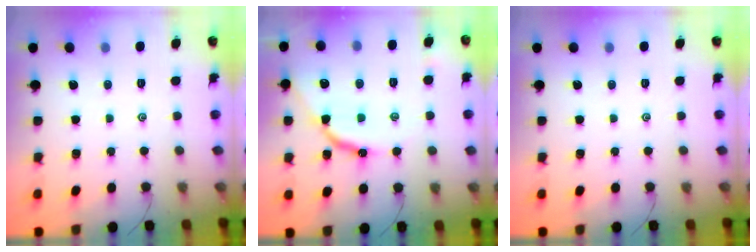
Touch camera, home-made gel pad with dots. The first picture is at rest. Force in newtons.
{"total": 9.7, "press": 9.6, "slide": 1.1}
{"total": 0.0}